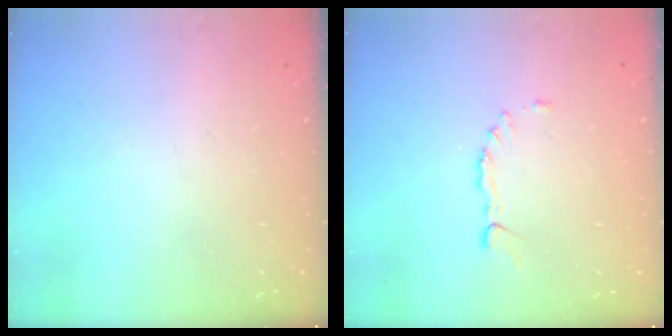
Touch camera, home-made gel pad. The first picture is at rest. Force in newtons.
{"total": 2.2, "press": 2.2, "slide": 0.3}